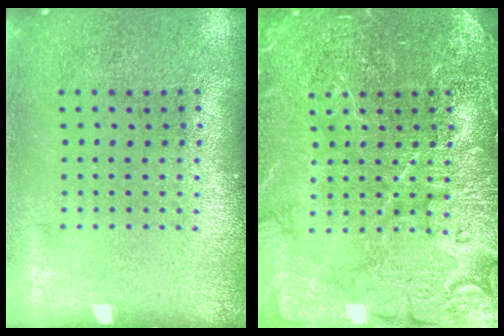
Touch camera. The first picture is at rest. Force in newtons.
{"total": 4.9, "press": 4.9, "slide": 0.7}